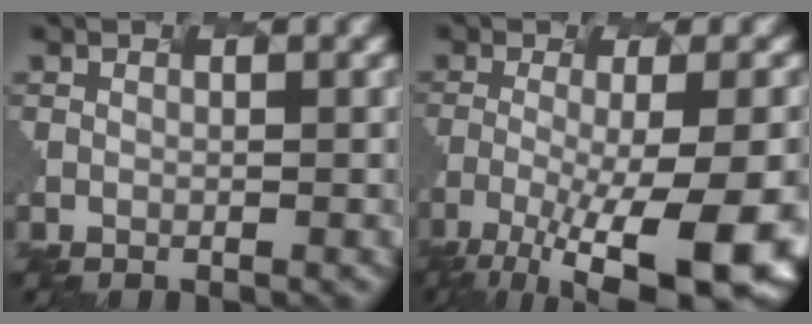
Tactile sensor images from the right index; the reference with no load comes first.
{"total": 11.9, "force": [-5.9, 2.9, 9.9], "torque": [-0.182, -0.021, -0.070]}